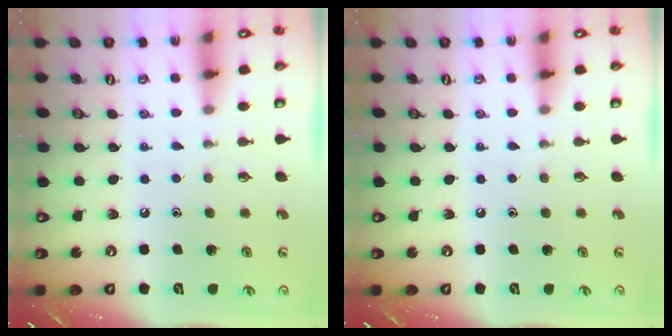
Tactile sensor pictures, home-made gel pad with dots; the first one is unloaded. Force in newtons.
{"total": 0.0}